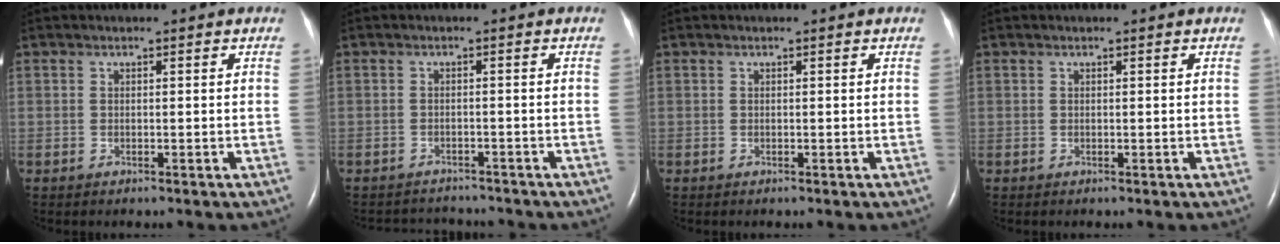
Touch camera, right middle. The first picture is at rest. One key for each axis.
{"total": 5.3, "fx": -5.2, "fy": 1.1, "fz": 0.0, "tx": -0.004, "ty": 0.001, "tz": -0.070}
{"total": 0.0}
{"total": 0.0}